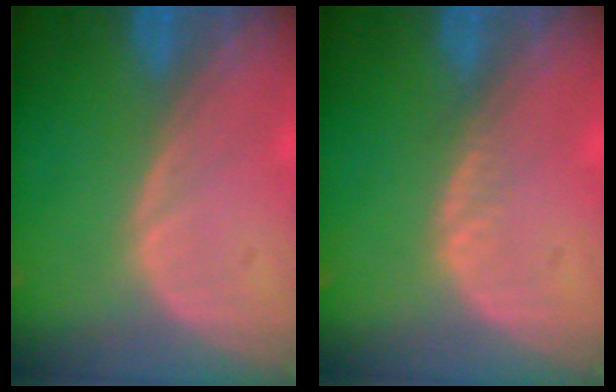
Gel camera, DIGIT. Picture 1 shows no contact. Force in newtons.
{"total": 0.9, "press": 0.9, "slide": 0.2}